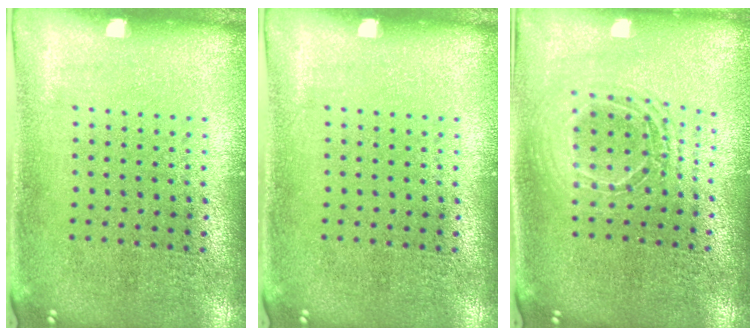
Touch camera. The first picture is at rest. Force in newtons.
{"total": 0.0}
{"total": 1.6, "press": 1.3, "slide": 0.8}